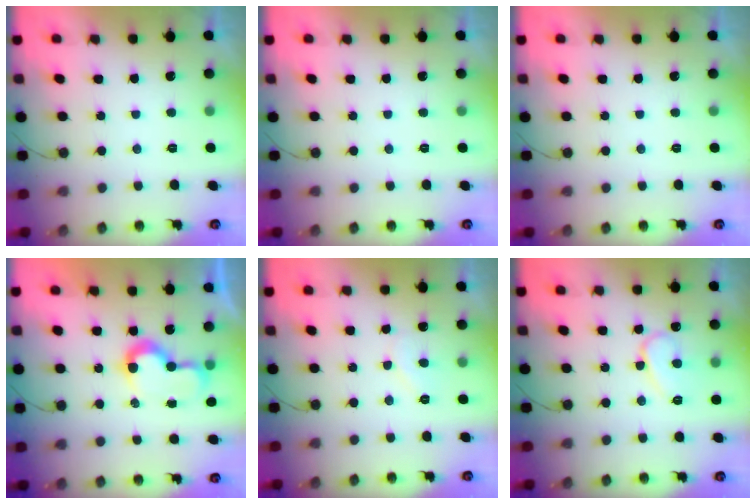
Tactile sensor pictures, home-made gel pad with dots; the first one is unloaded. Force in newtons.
{"total": 0.0}
{"total": 0.0}
{"total": 7.6, "press": 7.6, "slide": 0.3}
{"total": 4.4, "press": 4.4, "slide": 0.4}
{"total": 9.0, "press": 9.0, "slide": 1.1}